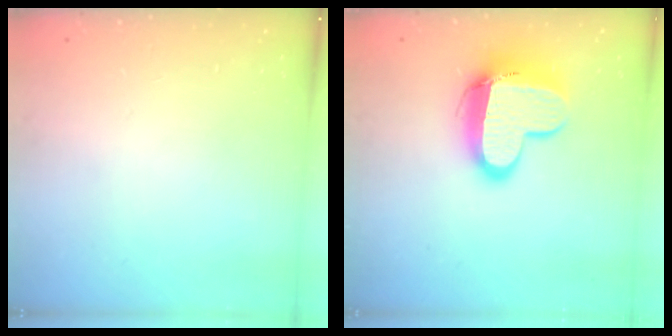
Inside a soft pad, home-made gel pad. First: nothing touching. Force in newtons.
{"total": 14.1, "press": 14.1, "slide": 1.1}